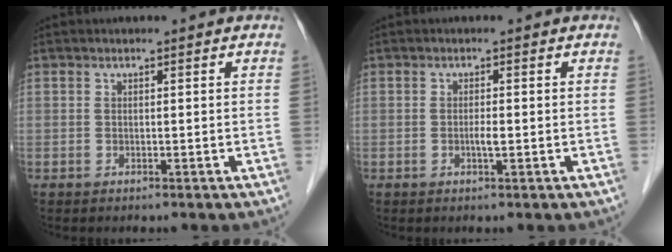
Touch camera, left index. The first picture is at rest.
{"total": 1.2, "force": [-0.3, 0.1, 1.2], "torque": [-0.025, -0.002, -0.005]}